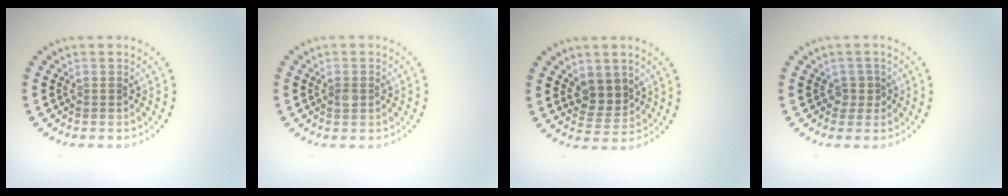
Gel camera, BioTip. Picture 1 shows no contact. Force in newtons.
{"total": 0.9, "press": 0.9, "slide": 0.2}
{"total": 2.8, "press": 2.5, "slide": 1.3}
{"total": 1.3, "press": 1.0, "slide": 0.7}